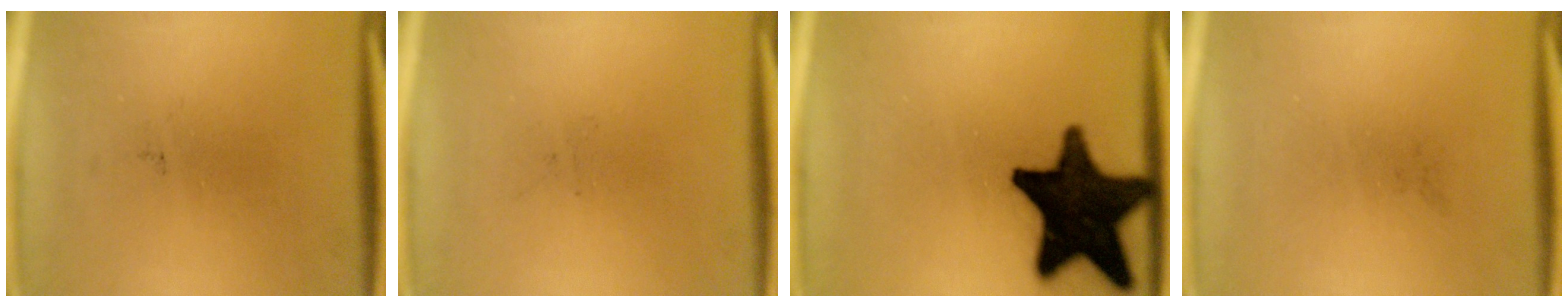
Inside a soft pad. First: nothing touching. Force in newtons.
{"total": 0.0}
{"total": 19.3}
{"total": 0.0}